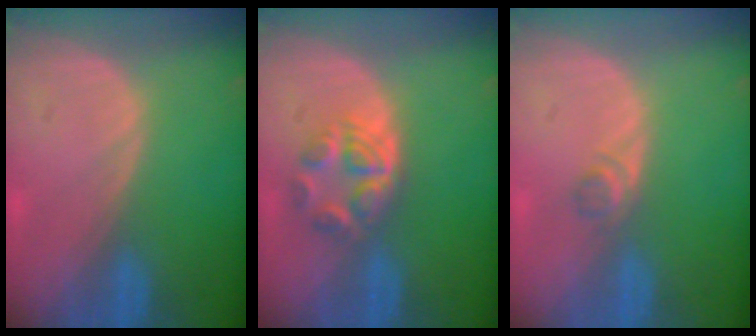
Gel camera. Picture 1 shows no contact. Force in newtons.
{"total": 6.1, "press": 5.1, "slide": 3.3}
{"total": 1.8, "press": 1.5, "slide": 0.9}